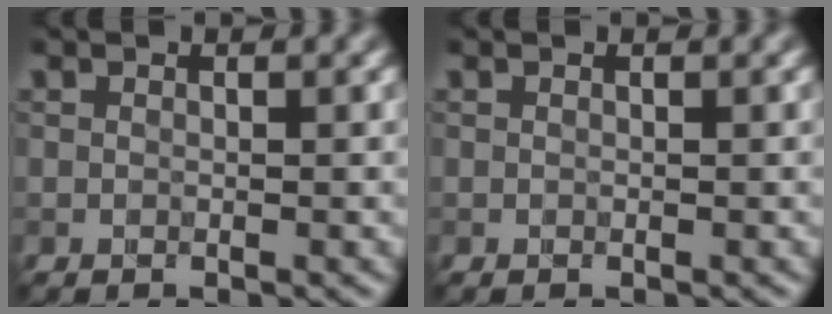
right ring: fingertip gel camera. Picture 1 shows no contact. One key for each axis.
{"total": 0.0}